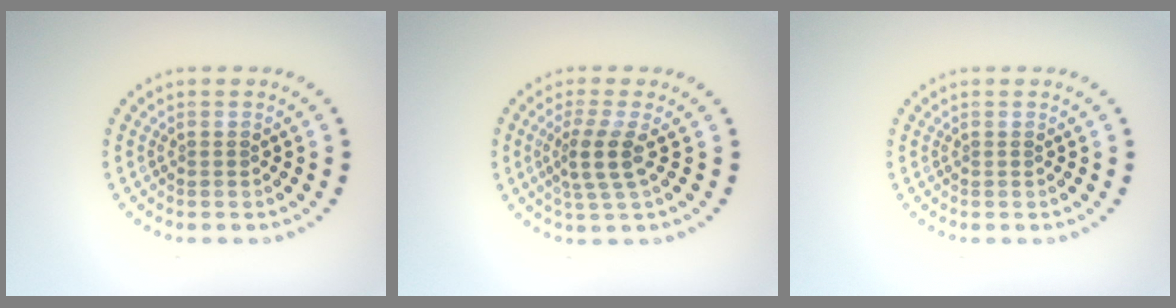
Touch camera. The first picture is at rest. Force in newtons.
{"total": 2.9, "press": 2.2, "slide": 1.8}
{"total": 0.0}